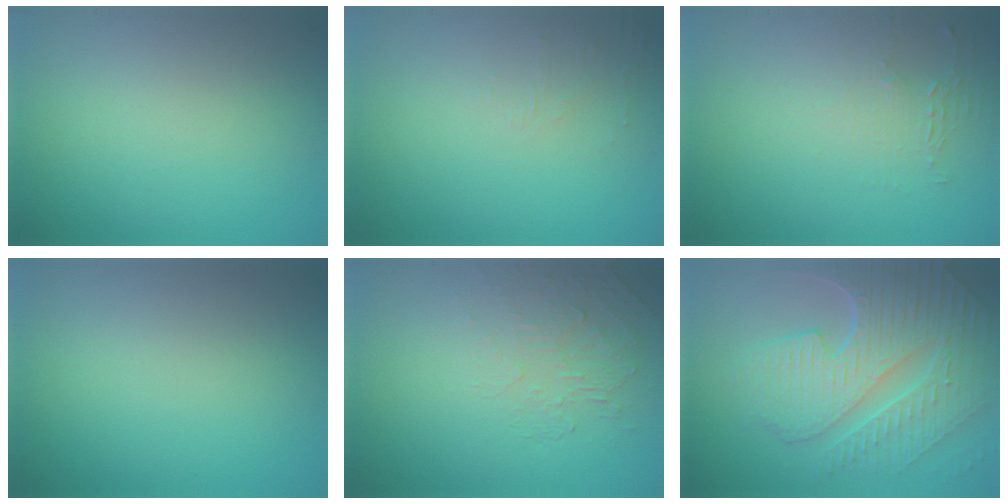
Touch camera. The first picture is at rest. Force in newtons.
{"total": 1.3, "press": 1.2, "slide": 0.3}
{"total": 1.5, "press": 1.5, "slide": 0.4}
{"total": 0.0}
{"total": 2.1, "press": 0.7, "slide": 2.0}
{"total": 9.2, "press": 6.2, "slide": 6.8}